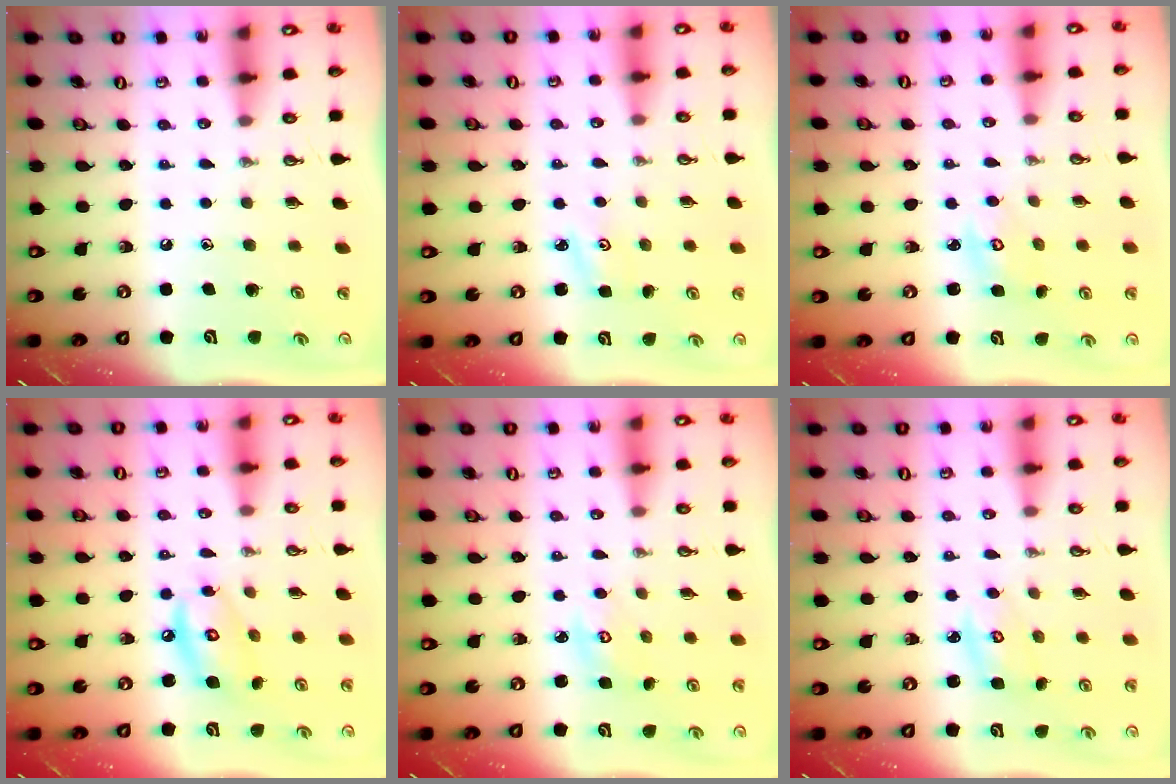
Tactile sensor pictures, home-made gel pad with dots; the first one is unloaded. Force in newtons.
{"total": 2.6, "press": 2.6, "slide": 0.4}
{"total": 3.4, "press": 3.4, "slide": 0.3}
{"total": 9.2, "press": 9.2, "slide": 0.6}
{"total": 3.0, "press": 3.0, "slide": 0.2}
{"total": 3.4, "press": 3.4, "slide": 0.2}